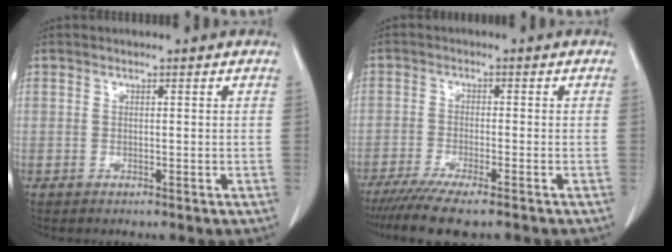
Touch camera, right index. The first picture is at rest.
{"total": 9.0, "force": [-7.2, 0.5, 5.4], "torque": [-0.080, -0.021, -0.114]}